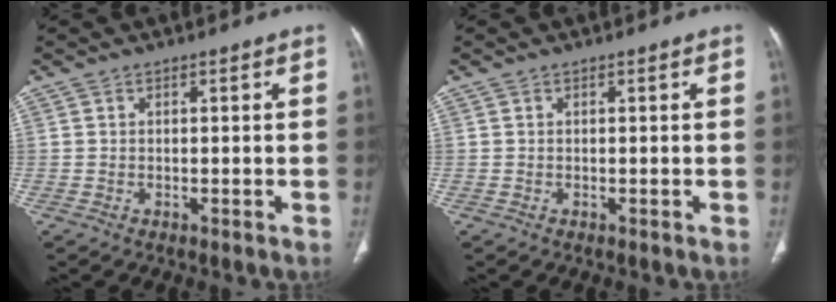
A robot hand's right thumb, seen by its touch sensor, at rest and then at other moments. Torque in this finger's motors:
{"motor_torque": [0.09, 0.09, 0.22, -0.06, 0.00]}